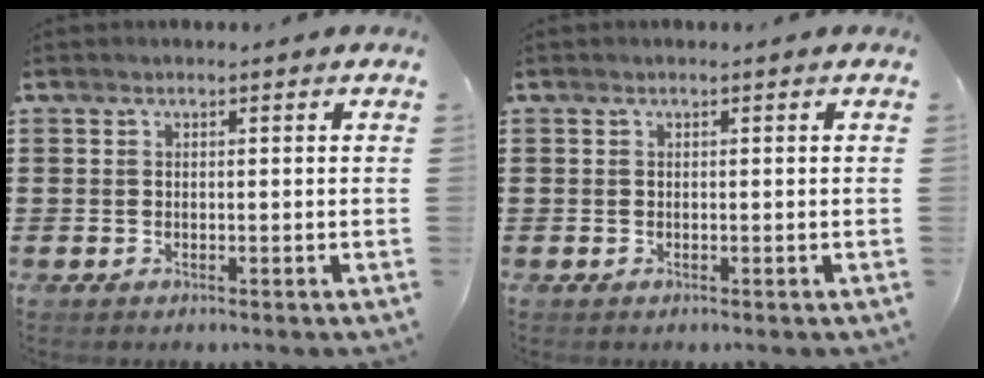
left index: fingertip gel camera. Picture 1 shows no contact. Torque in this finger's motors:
{"motor_torque": [0.00, 0.00, 0.03, 0.00]}